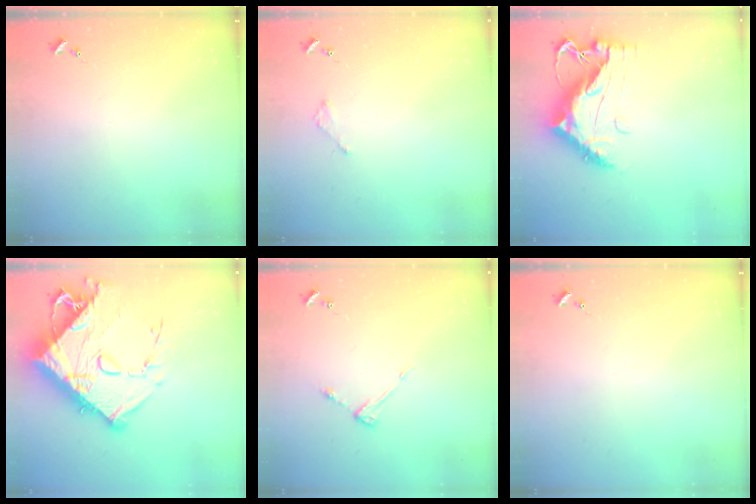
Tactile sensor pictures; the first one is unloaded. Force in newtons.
{"total": 2.0, "press": 2.0, "slide": 0.3}
{"total": 13.7, "press": 13.6, "slide": 1.3}
{"total": 25.7, "press": 25.6, "slide": 2.6}
{"total": 5.0, "press": 4.9, "slide": 0.4}
{"total": 0.0}